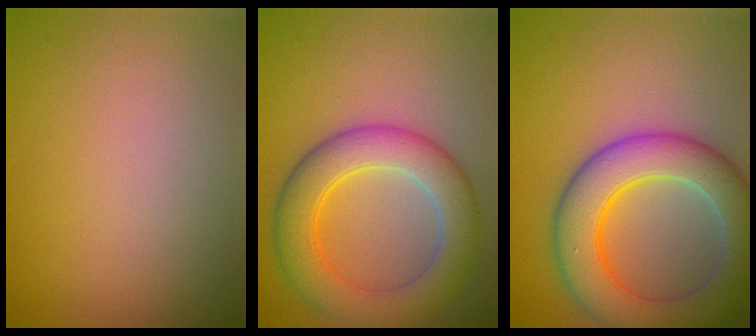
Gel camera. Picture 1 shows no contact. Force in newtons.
{"total": 5.7, "press": 5.7, "slide": 0.5}
{"total": 8.5, "press": 8.4, "slide": 0.5}